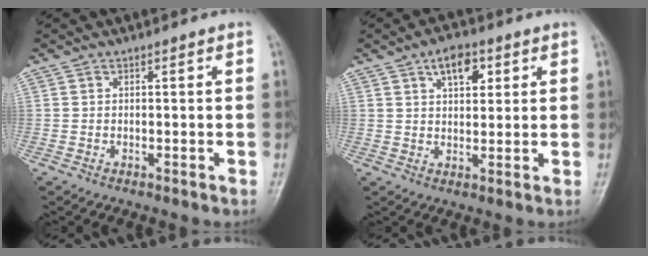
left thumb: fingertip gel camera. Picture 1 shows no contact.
{"total": 6.4, "force": [3.0, 3.5, 4.5], "torque": [-0.049, -0.009, 0.044]}